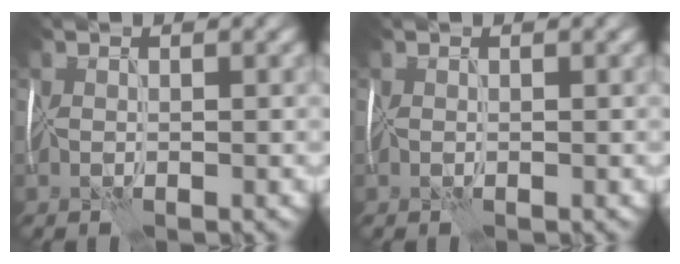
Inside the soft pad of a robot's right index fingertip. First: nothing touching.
{"total": 0.0}